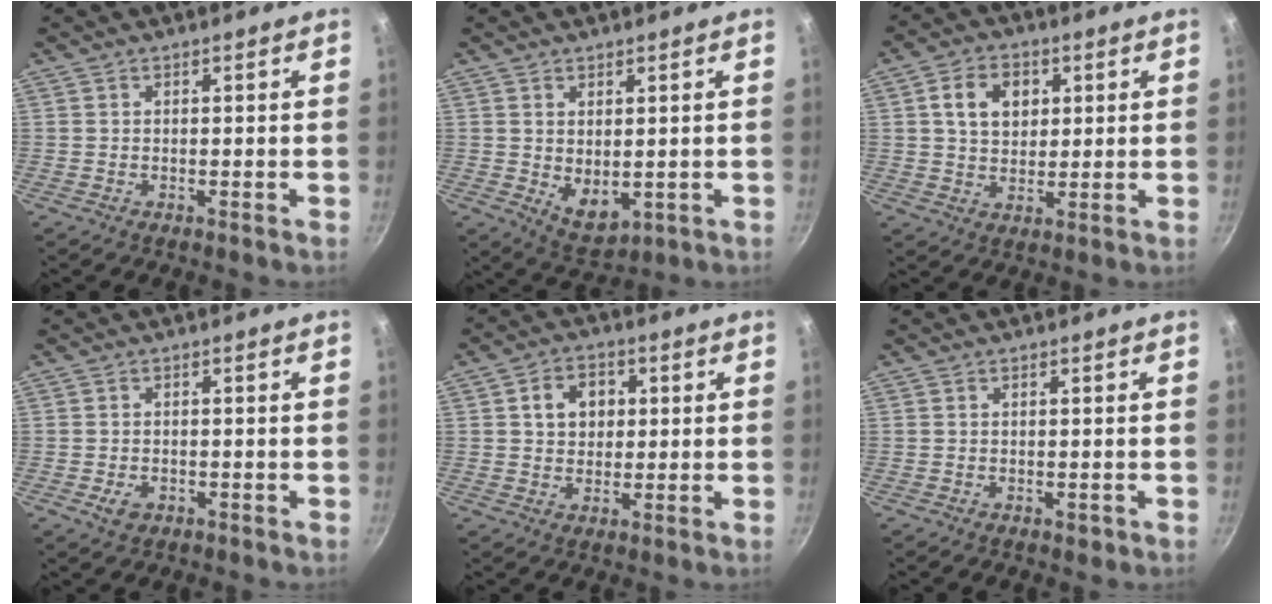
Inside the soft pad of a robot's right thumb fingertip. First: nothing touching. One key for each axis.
{"total": 6.2, "fx": 0.7, "fy": 3.8, "fz": 4.8, "tx": -0.061, "ty": -0.021, "tz": 0.026}
{"total": 8.2, "fx": 2.2, "fy": 6.1, "fz": 5.0, "tx": -0.065, "ty": 0.002, "tz": 0.035}
{"total": 2.9, "fx": -1.2, "fy": 2.0, "fz": 1.7, "tx": -0.030, "ty": 0.006, "tz": -0.018}
{"total": 6.7, "fx": 1.5, "fy": 5.4, "fz": 3.7, "tx": -0.034, "ty": 0.007, "tz": 0.018}
{"total": 1.1, "fx": -0.5, "fy": 0.6, "fz": 0.8, "tx": -0.009, "ty": 0.001, "tz": -0.006}